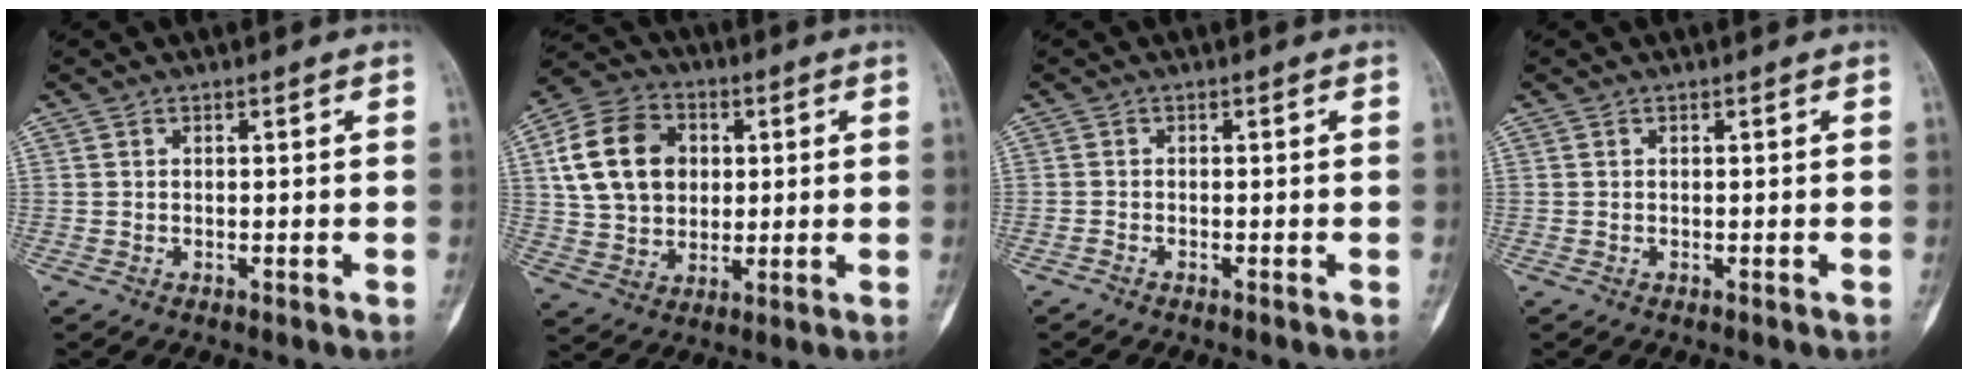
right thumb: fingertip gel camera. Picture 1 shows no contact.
{"total": 15.1, "force": [3.2, 11.6, 9.2], "torque": [-0.143, 0.008, 0.057]}
{"total": 0.6, "force": [-0.6, 0.1, 0.2], "torque": [-0.007, 0.000, -0.014]}
{"total": 0.0}